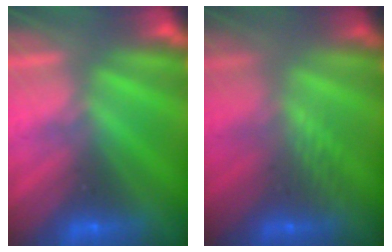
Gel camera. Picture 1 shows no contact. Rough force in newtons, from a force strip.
{"total": 2.4}